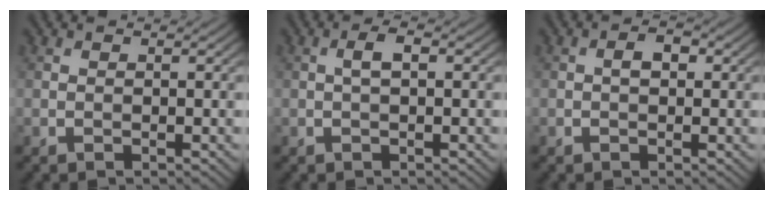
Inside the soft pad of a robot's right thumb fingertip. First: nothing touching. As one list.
[{"total": 1.9, "force": [0.2, 0.6, 1.8], "torque": [-0.034, 0.009, 0.000]}, {"total": 1.9, "force": [0.2, 1.2, 1.5], "torque": [-0.026, 0.005, -0.001]}]